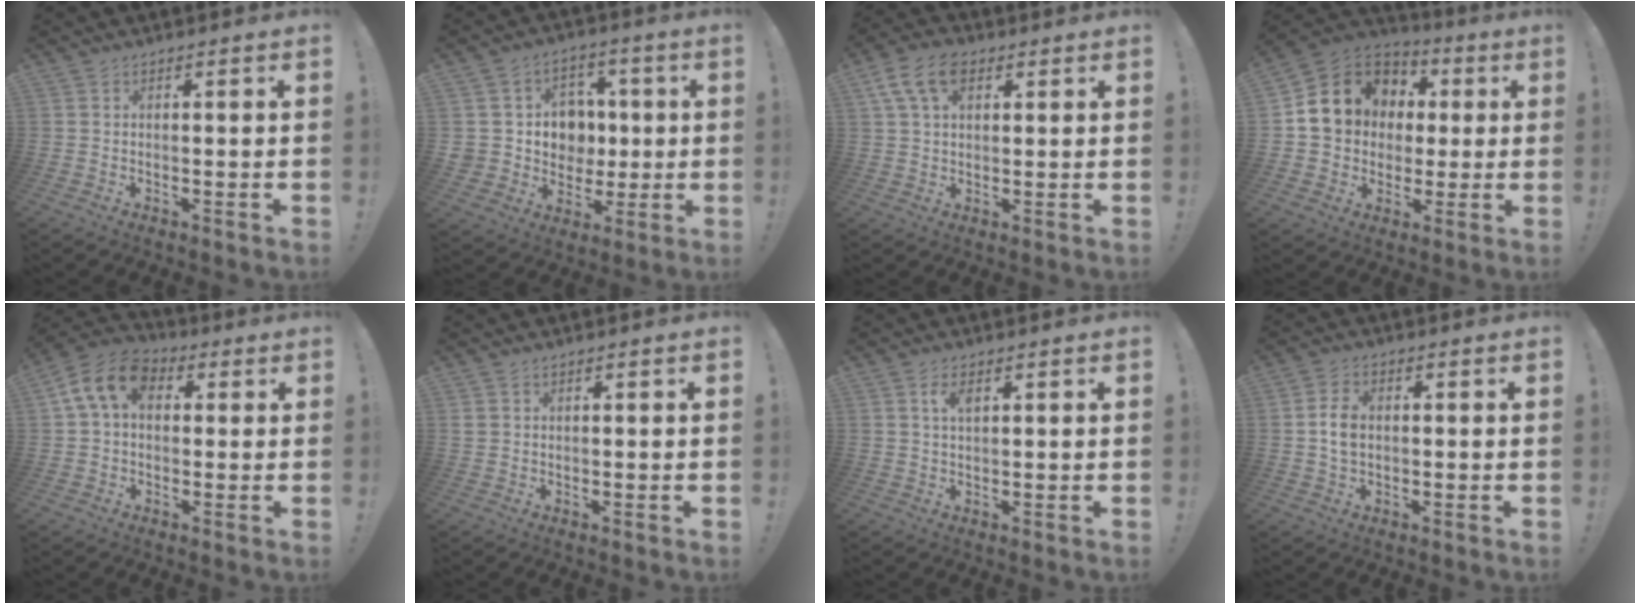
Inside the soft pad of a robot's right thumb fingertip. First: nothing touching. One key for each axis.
{"total": 10.9, "fx": 0.3, "fy": 10.6, "fz": 2.4, "tx": -0.033, "ty": 0.003, "tz": 0.033}
{"total": 10.2, "fx": 4.2, "fy": 6.3, "fz": 6.8, "tx": -0.128, "ty": 0.000, "tz": 0.080}
{"total": 14.6, "fx": 3.3, "fy": 12.8, "fz": 6.3, "tx": -0.087, "ty": -0.006, "tz": 0.081}
{"total": 12.0, "fx": 3.3, "fy": 8.0, "fz": 8.2, "tx": -0.148, "ty": 0.008, "tz": 0.067}
{"total": 1.2, "fx": 0.6, "fy": 1.0, "fz": 0.5, "tx": -0.008, "ty": 0.003, "tz": 0.011}
{"total": 3.3, "fx": 1.4, "fy": 1.3, "fz": 2.7, "tx": -0.040, "ty": -0.002, "tz": 0.020}
{"total": 5.3, "fx": 0.0, "fy": 3.5, "fz": 4.0, "tx": -0.061, "ty": 0.005, "tz": 0.000}